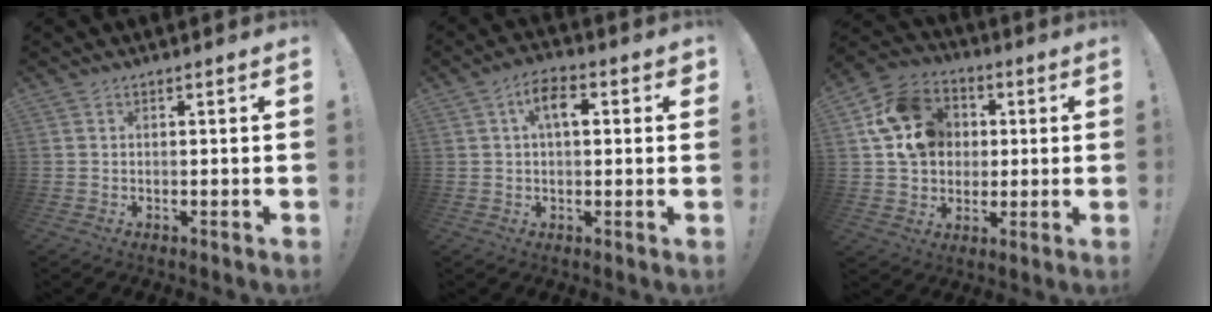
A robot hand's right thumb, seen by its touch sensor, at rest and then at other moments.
{"total": 7.4, "force": [1.8, 3.8, 6.1], "torque": [-0.089, 0.005, 0.027]}
{"total": 15.8, "force": [3.5, 13.5, 7.6], "torque": [-0.108, 0.001, 0.077]}